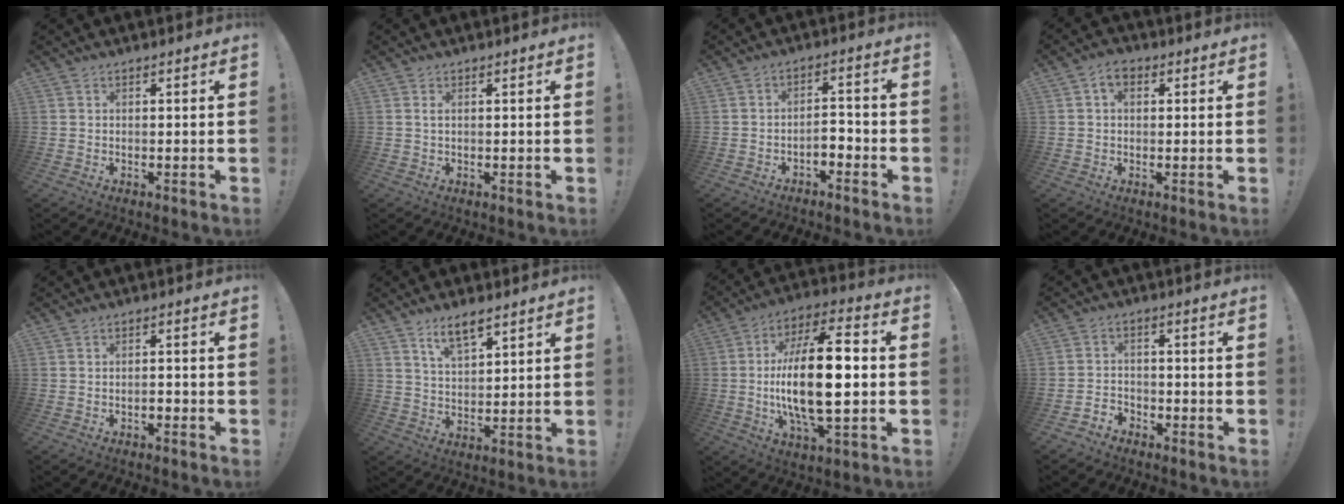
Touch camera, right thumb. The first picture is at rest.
{"total": 1.1, "force": [0.4, 0.2, 0.9], "torque": [-0.017, 0.001, 0.006]}
{"total": 4.3, "force": [-2.7, 1.9, 2.7], "torque": [-0.050, 0.008, -0.048]}
{"total": 4.0, "force": [1.2, 2.8, 2.6], "torque": [-0.036, 0.000, 0.021]}
{"total": 1.7, "force": [-1.4, 0.2, 0.9], "torque": [-0.017, 0.003, -0.024]}
{"total": 6.9, "force": [5.0, 2.6, 4.1], "torque": [-0.071, -0.022, 0.090]}
{"total": 21.3, "force": [-1.8, 7.7, 19.8], "torque": [-0.362, 0.000, -0.037]}
{"total": 3.6, "force": [-3.1, 1.7, 0.5], "torque": [-0.009, 0.005, -0.061]}